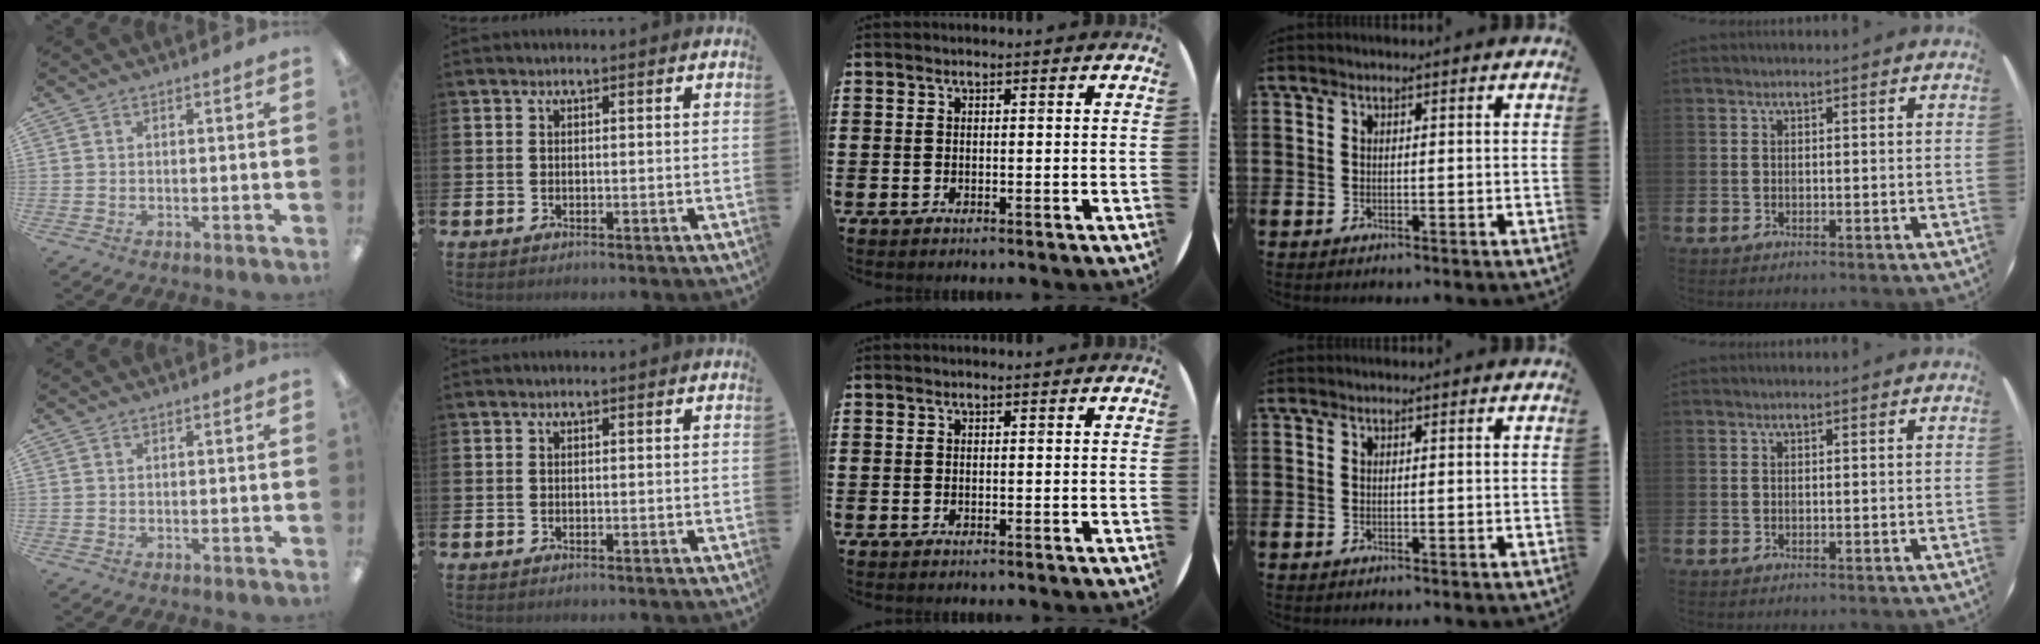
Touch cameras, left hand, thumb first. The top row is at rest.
{}